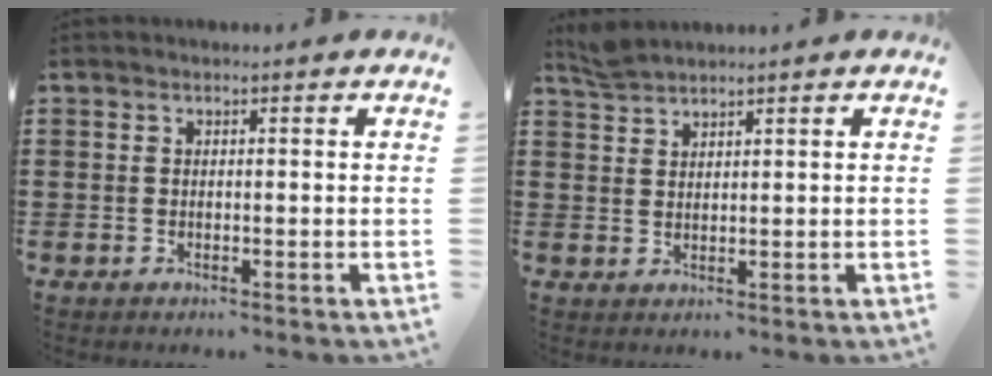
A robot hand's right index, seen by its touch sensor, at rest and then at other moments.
{"total": 2.1, "force": [2.1, 0.2, 0.3], "torque": [-0.012, 0.003, 0.040]}